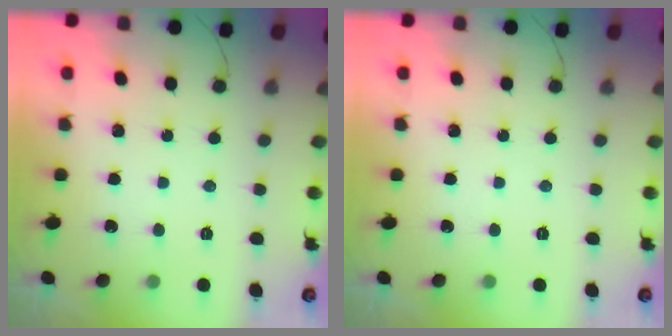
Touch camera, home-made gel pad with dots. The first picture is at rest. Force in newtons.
{"total": 0.0}